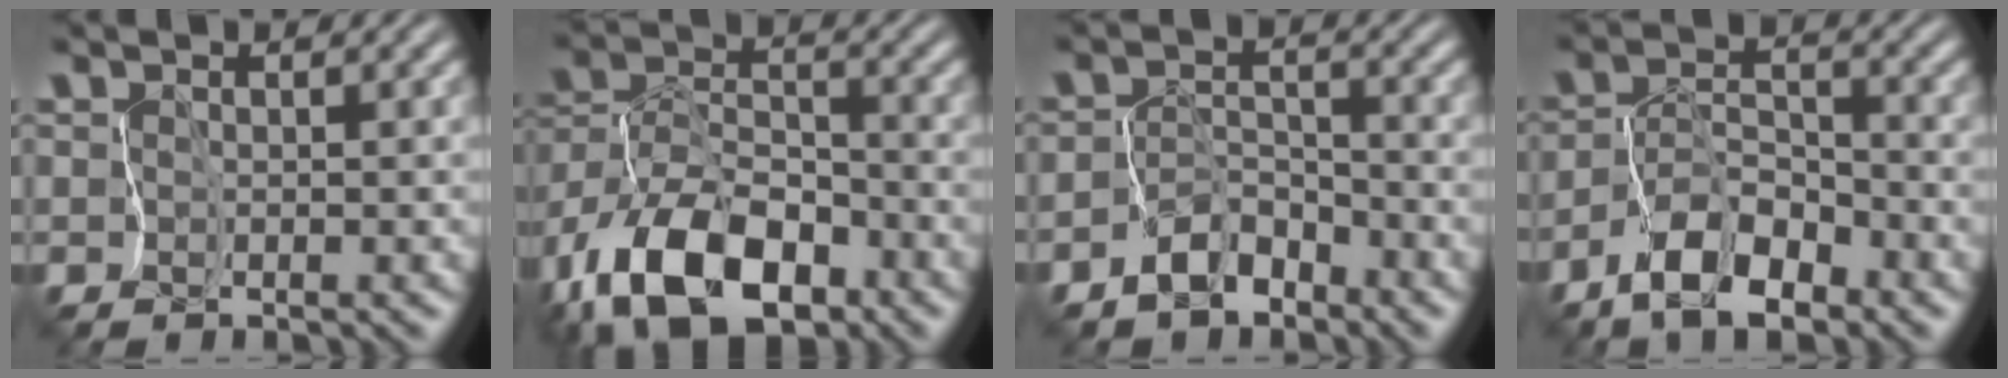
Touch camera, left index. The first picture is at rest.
{"total": 12.3, "force": [-8.1, 6.0, 7.1], "torque": [-0.136, 0.004, -0.153]}
{"total": 3.1, "force": [-2.4, 1.5, 1.1], "torque": [-0.015, 0.007, -0.044]}
{"total": 5.4, "force": [-3.9, 2.0, 3.2], "torque": [-0.056, 0.006, -0.076]}